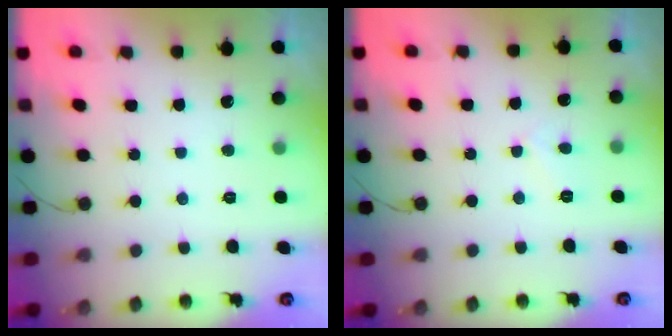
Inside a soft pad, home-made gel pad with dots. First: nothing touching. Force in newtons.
{"total": 2.8, "press": 2.8, "slide": 0.3}